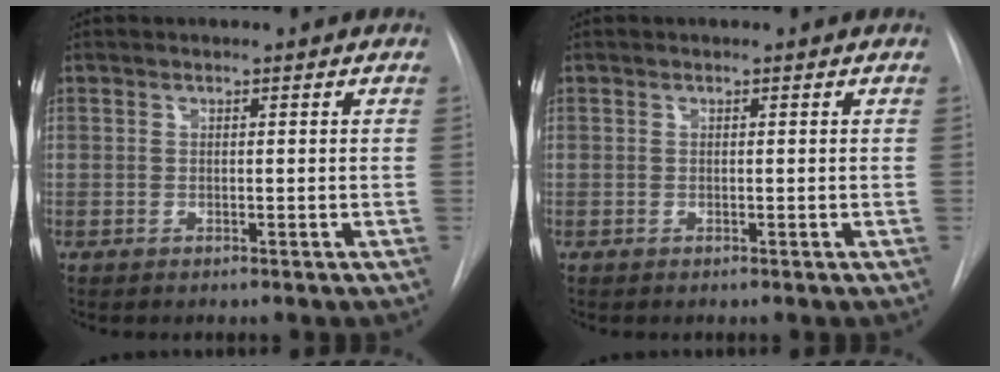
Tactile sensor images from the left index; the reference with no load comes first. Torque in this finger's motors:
{"motor_torque": [-0.02, 0.03, 0.00, 0.00]}